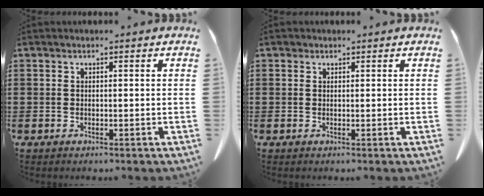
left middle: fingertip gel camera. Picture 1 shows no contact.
{"total": 0.5, "force": [0.4, 0.4, 0.1], "torque": [-0.004, 0.003, 0.007]}